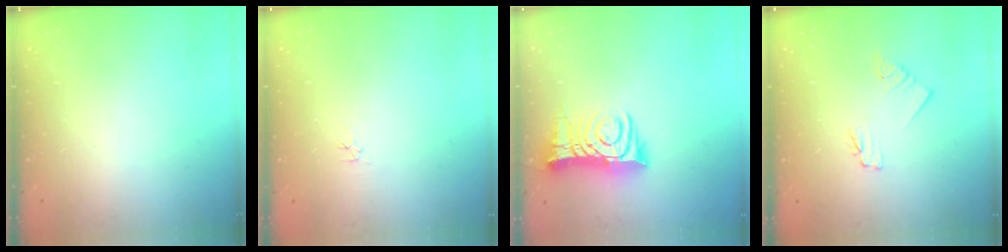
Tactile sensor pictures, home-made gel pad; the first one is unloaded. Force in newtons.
{"total": 3.6, "press": 3.6, "slide": 0.4}
{"total": 10.7, "press": 10.6, "slide": 1.2}
{"total": 1.6, "press": 1.5, "slide": 0.2}